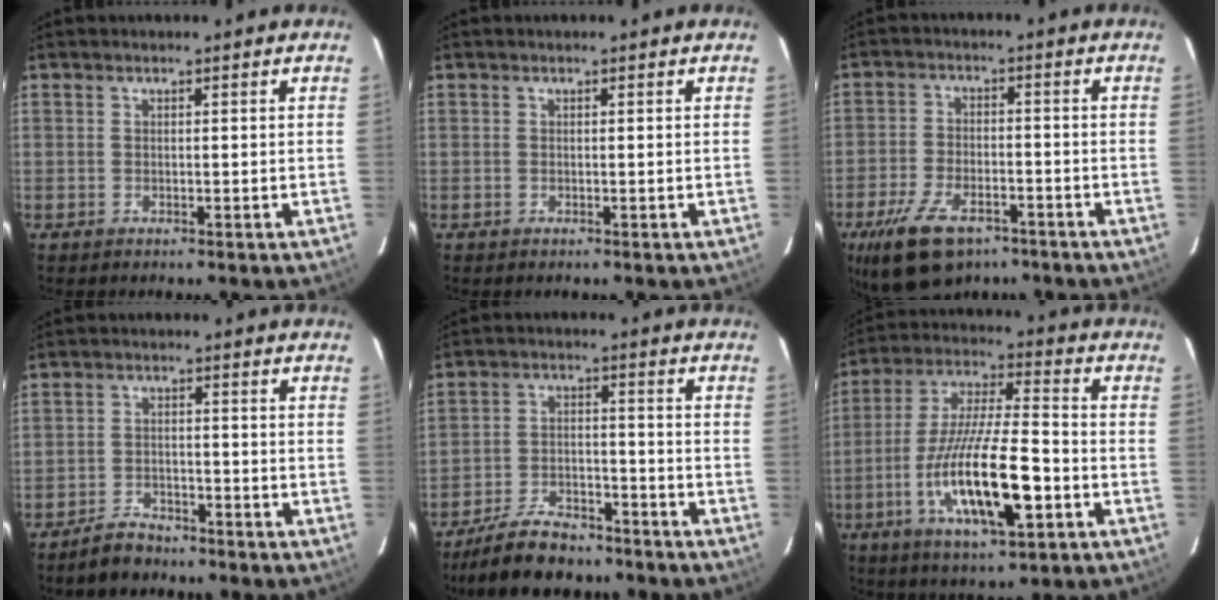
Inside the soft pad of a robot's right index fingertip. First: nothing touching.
{"total": 0.0}
{"total": 13.3, "force": [-8.5, 6.6, 7.8], "torque": [-0.178, -0.016, -0.147]}
{"total": 4.9, "force": [-4.1, 2.3, 1.1], "torque": [-0.039, 0.011, -0.066]}
{"total": 12.4, "force": [-10.3, 4.7, 5.0], "torque": [-0.119, 0.008, -0.164]}
{"total": 18.4, "force": [-6.3, 4.4, 16.7], "torque": [-0.329, -0.015, -0.112]}